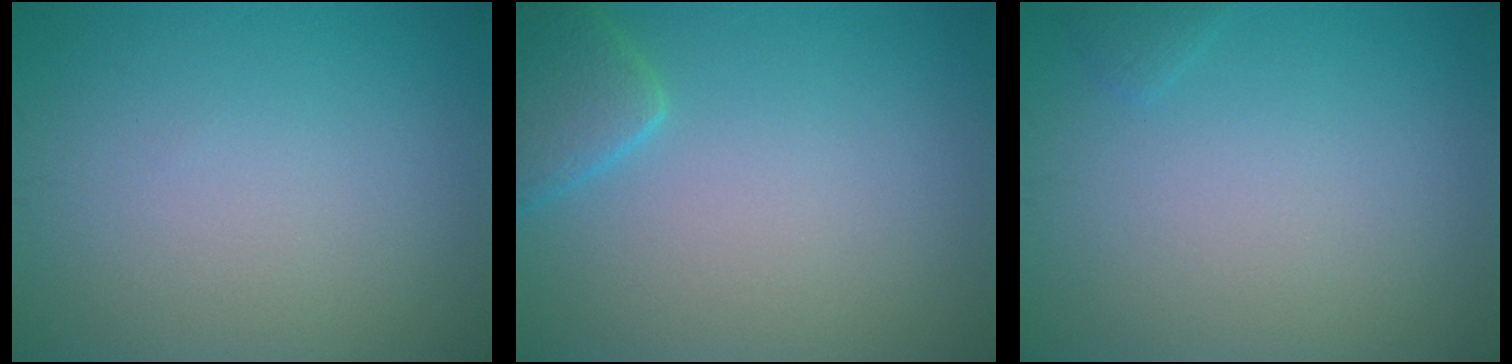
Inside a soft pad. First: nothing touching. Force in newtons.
{"total": 2.4, "press": 2.4, "slide": 0.3}
{"total": 0.6, "press": 0.6, "slide": 0.1}